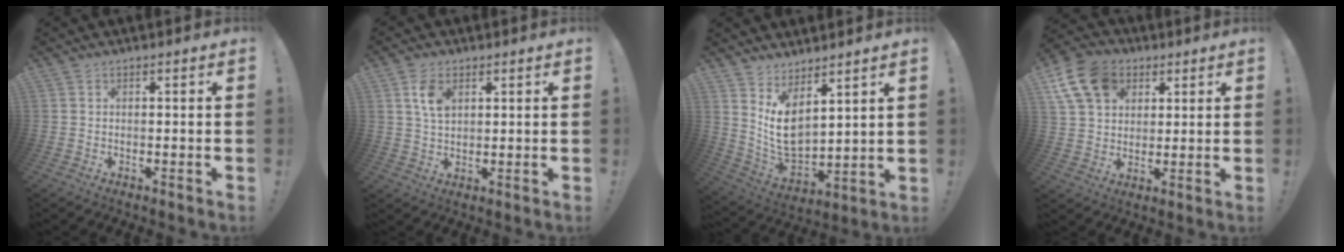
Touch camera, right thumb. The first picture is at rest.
{"total": 6.4, "force": [2.7, 3.7, 4.5], "torque": [-0.075, -0.006, 0.049]}
{"total": 10.4, "force": [5.5, 6.6, 5.9], "torque": [-0.108, -0.061, 0.113]}
{"total": 14.7, "force": [6.2, 11.1, 7.4], "torque": [-0.126, -0.019, 0.122]}